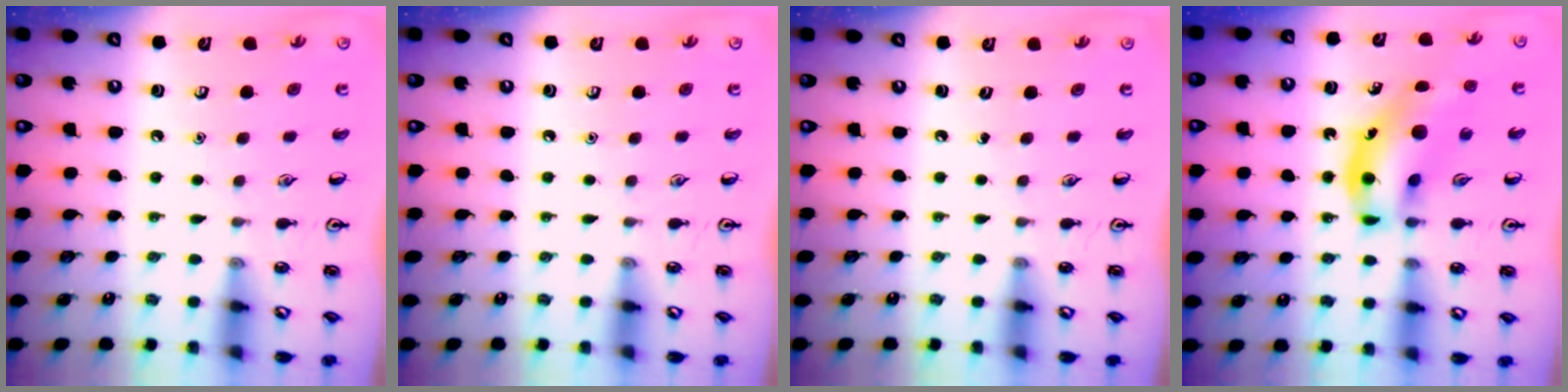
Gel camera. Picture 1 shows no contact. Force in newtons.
{"total": 0.0}
{"total": 0.0}
{"total": 12.8, "press": 12.4, "slide": 3.5}